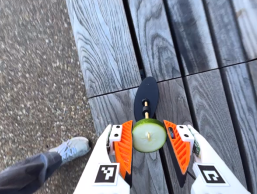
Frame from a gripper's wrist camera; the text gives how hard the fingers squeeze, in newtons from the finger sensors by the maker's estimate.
{"total": 12.4, "left": 12.7, "right": 12.0}